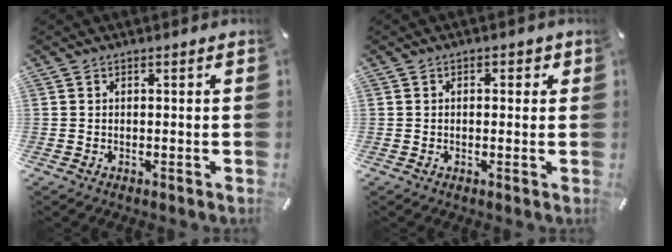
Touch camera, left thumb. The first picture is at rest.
{"total": 1.5, "force": [-0.1, 1.1, 1.0], "torque": [-0.014, 0.005, -0.006]}